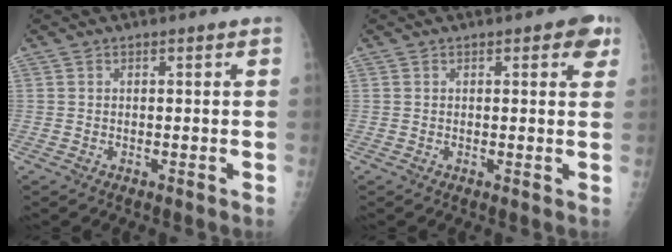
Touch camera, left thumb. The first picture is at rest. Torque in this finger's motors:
{"motor_torque": [1.54, 1.00, 0.42, -0.11, 0.00]}